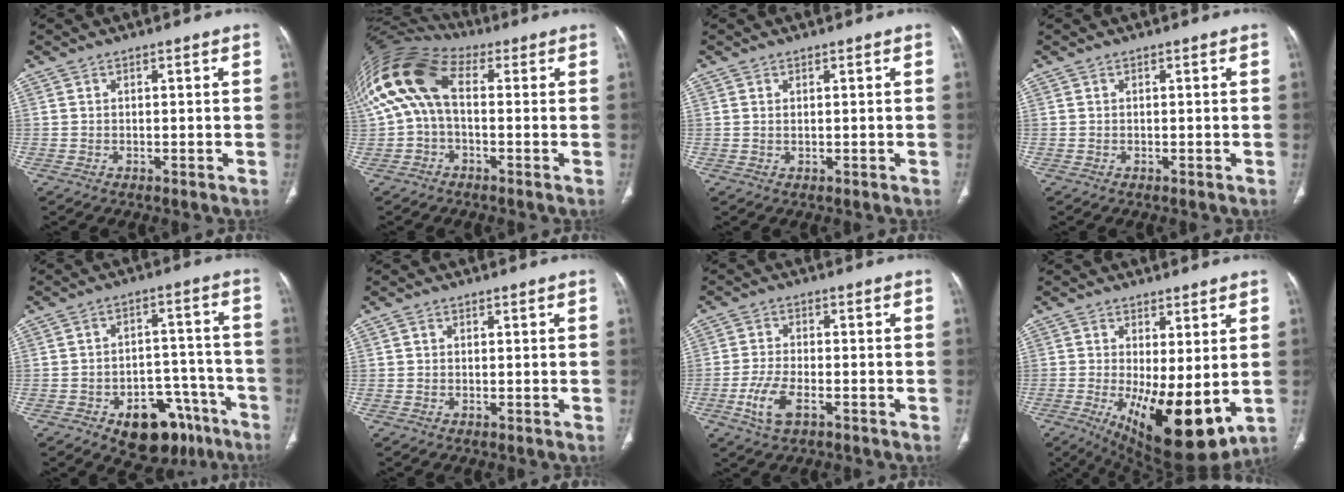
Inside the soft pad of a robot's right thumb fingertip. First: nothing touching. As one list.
[{"total": 14.5, "force": [1.7, 8.4, 11.7], "torque": [-0.250, 0.046, 0.022]}, {"total": 0.6, "force": [0.3, 0.2, 0.4], "torque": [-0.011, 0.001, 0.007]}, {"total": 0.0}, {"total": 15.5, "force": [-8.9, 9.3, 8.5], "torque": [-0.067, 0.071, -0.118]}, {"total": 0.7, "force": [0.2, 0.6, 0.2], "torque": [0.000, 0.001, 0.003]}, {"total": 6.4, "force": [-2.8, 3.0, 5.0], "torque": [-0.110, 0.009, -0.052]}, {"total": 15.5, "force": [-2.6, 5.9, 14.1], "torque": [-0.223, -0.034, -0.018]}]